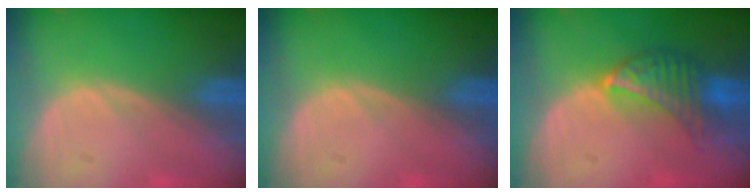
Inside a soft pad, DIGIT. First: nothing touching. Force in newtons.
{"total": 0.0}
{"total": 6.7, "press": 6.1, "slide": 2.8}